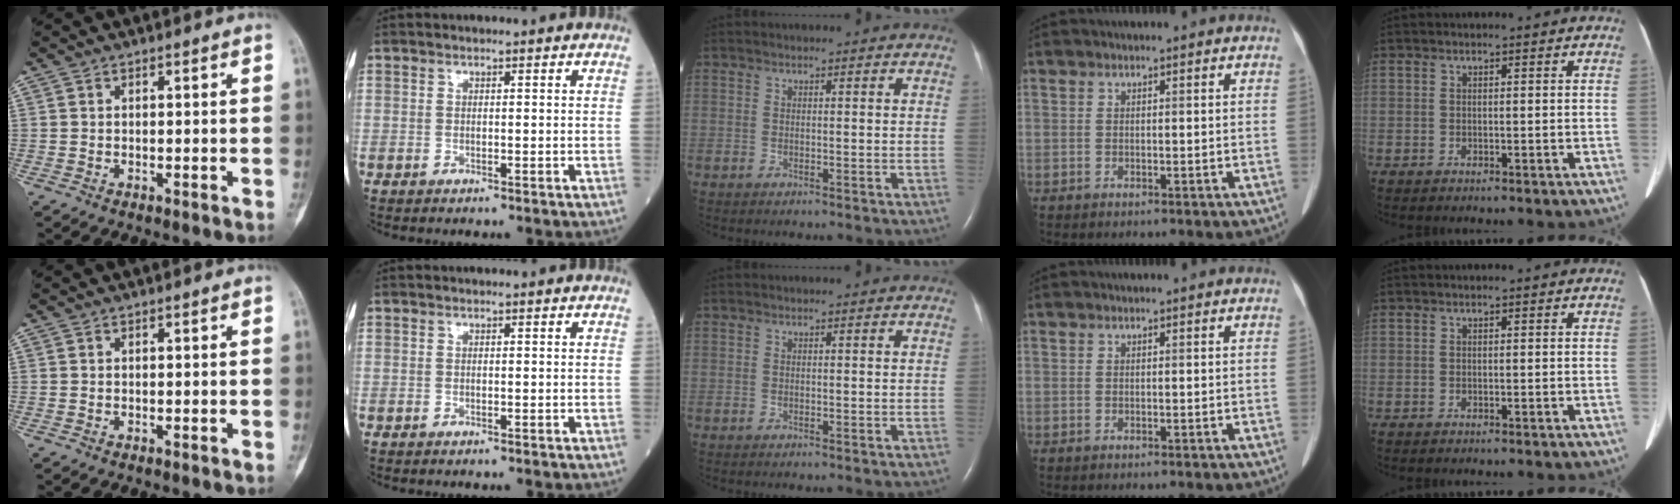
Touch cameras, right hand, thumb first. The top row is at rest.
{}